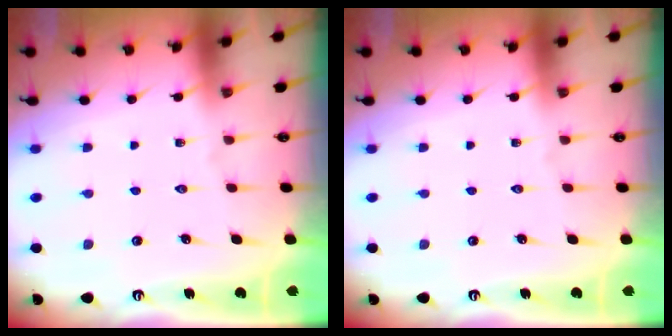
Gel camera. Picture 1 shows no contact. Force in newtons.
{"total": 0.0}